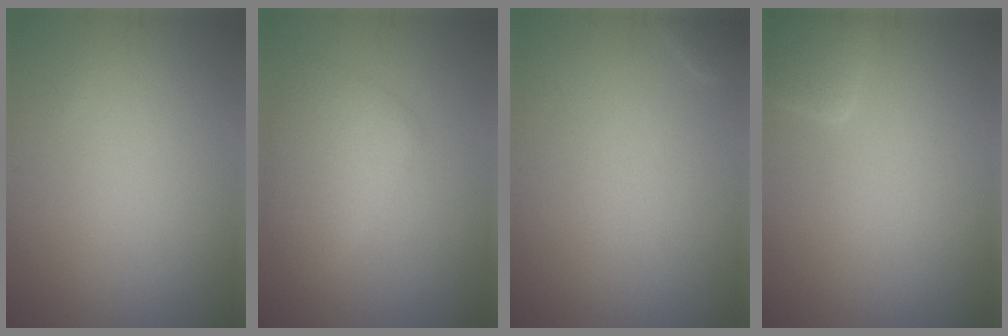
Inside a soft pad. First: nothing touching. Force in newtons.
{"total": 3.9, "press": 3.9, "slide": 0.1}
{"total": 0.7, "press": 0.7, "slide": 0.1}
{"total": 2.4, "press": 2.4, "slide": 0.1}